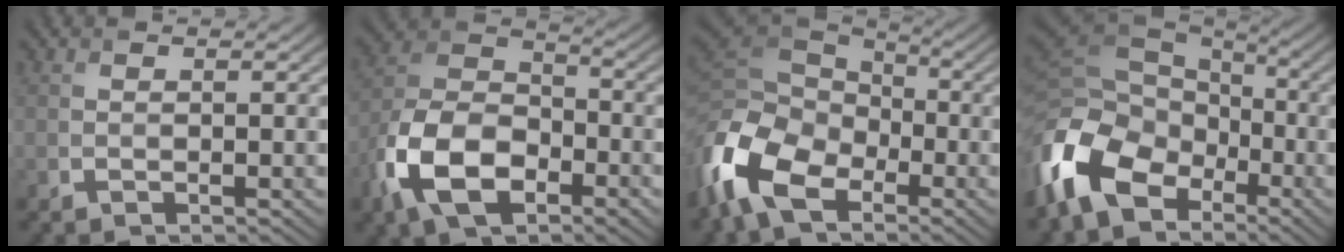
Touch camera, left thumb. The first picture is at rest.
{"total": 13.7, "force": [-6.6, 7.8, 9.2], "torque": [-0.211, -0.024, -0.138]}
{"total": 14.2, "force": [-6.2, 9.1, 9.0], "torque": [-0.254, -0.044, -0.117]}
{"total": 15.6, "force": [-6.7, 10.5, 9.5], "torque": [-0.258, -0.046, -0.124]}